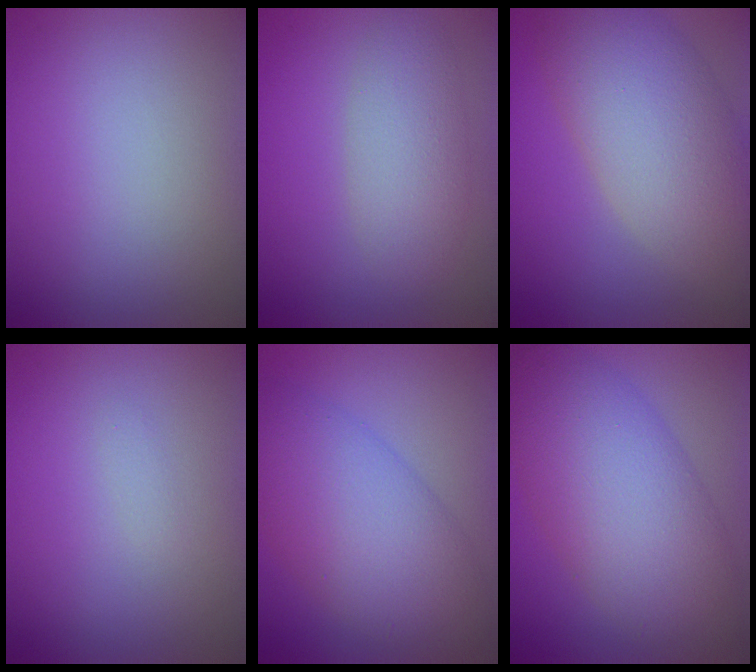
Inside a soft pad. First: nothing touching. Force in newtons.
{"total": 3.6, "press": 3.6, "slide": 0.1}
{"total": 8.5, "press": 8.5, "slide": 0.5}
{"total": 0.5, "press": 0.5, "slide": 0.0}
{"total": 8.2, "press": 8.2, "slide": 0.2}
{"total": 9.8, "press": 9.8, "slide": 0.4}